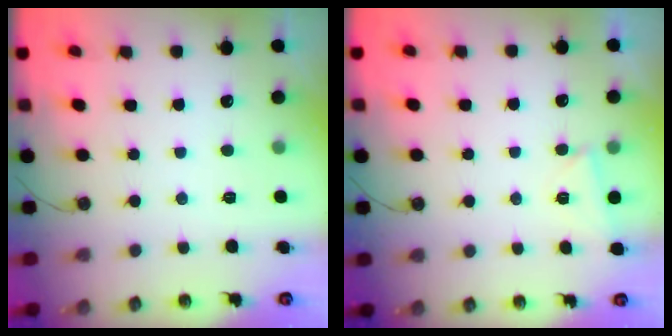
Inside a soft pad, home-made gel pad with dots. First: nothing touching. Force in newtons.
{"total": 2.6, "press": 2.5, "slide": 0.3}